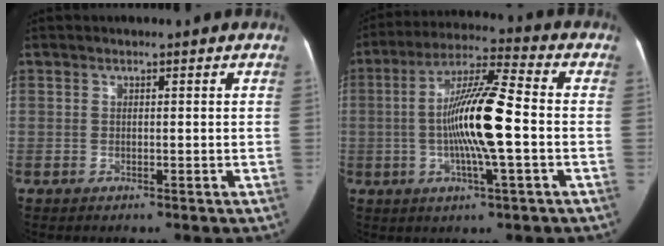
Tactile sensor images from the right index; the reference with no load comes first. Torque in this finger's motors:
{"motor_torque": [1.51, -0.63, 0.50, 0.21]}